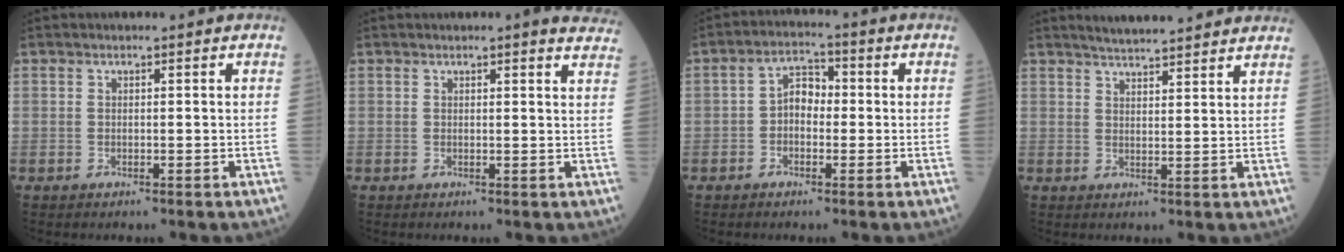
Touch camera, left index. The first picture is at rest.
{"total": 5.6, "force": [5.2, 0.5, 1.8], "torque": [-0.007, -0.014, 0.027]}
{"total": 4.4, "force": [-0.5, 2.7, 3.4], "torque": [-0.059, 0.021, -0.016]}
{"total": 9.4, "force": [8.6, 0.9, 3.7], "torque": [-0.055, 0.021, 0.110]}